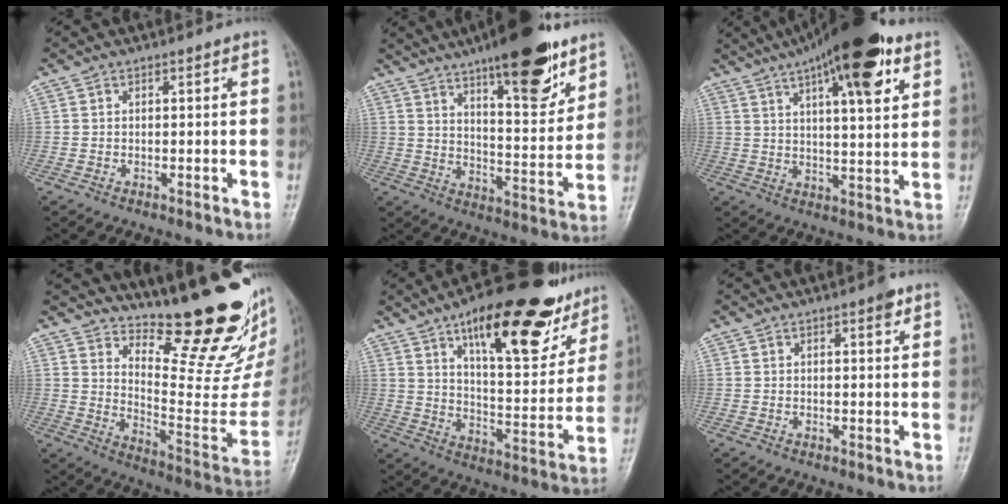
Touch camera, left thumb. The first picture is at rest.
{"total": 19.4, "force": [12.6, 5.7, 13.6], "torque": [-0.168, -0.068, 0.194]}
{"total": 19.3, "force": [10.8, 5.4, 15.0], "torque": [-0.217, -0.019, 0.163]}
{"total": 24.2, "force": [18.2, 6.6, 14.6], "torque": [-0.172, -0.144, 0.262]}
{"total": 24.6, "force": [14.9, 9.1, 17.4], "torque": [-0.200, -0.048, 0.227]}
{"total": 1.8, "force": [1.1, 0.6, 1.2], "torque": [-0.013, -0.005, 0.014]}